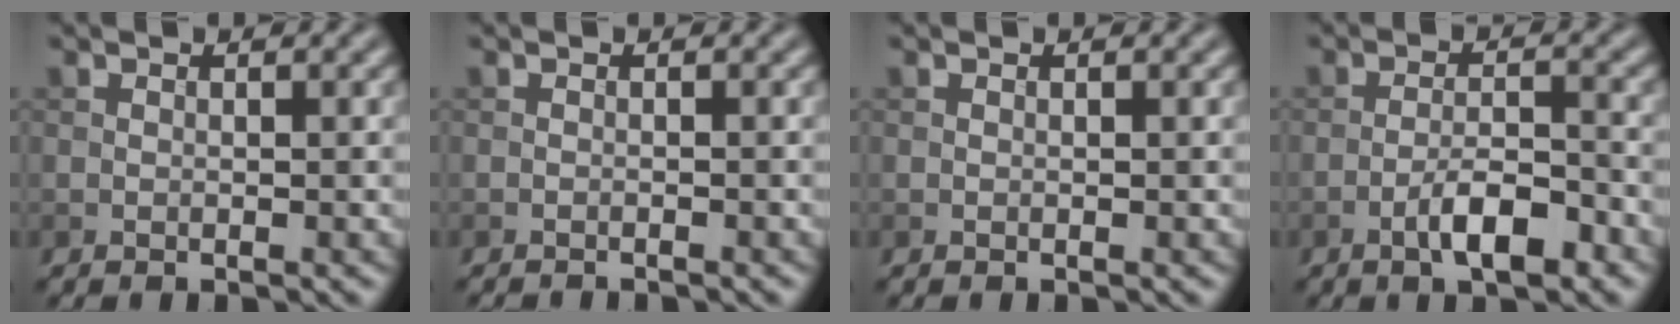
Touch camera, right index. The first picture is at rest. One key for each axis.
{"total": 1.3, "fx": -1.3, "fy": 0.2, "fz": 0.4, "tx": 0.005, "ty": -0.003, "tz": -0.020}
{"total": 0.0}
{"total": 4.3, "fx": -2.3, "fy": 1.3, "fz": 3.4, "tx": -0.058, "ty": 0.007, "tz": -0.041}